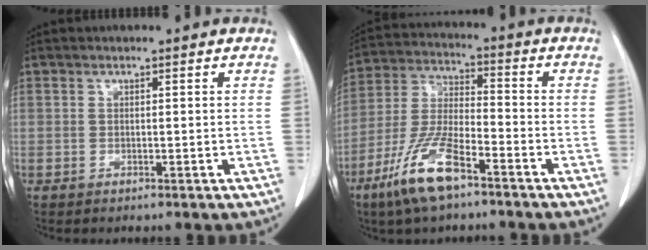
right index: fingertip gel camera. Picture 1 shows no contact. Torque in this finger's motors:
{"motor_torque": [0.09, -0.17, 0.23, 0.12]}